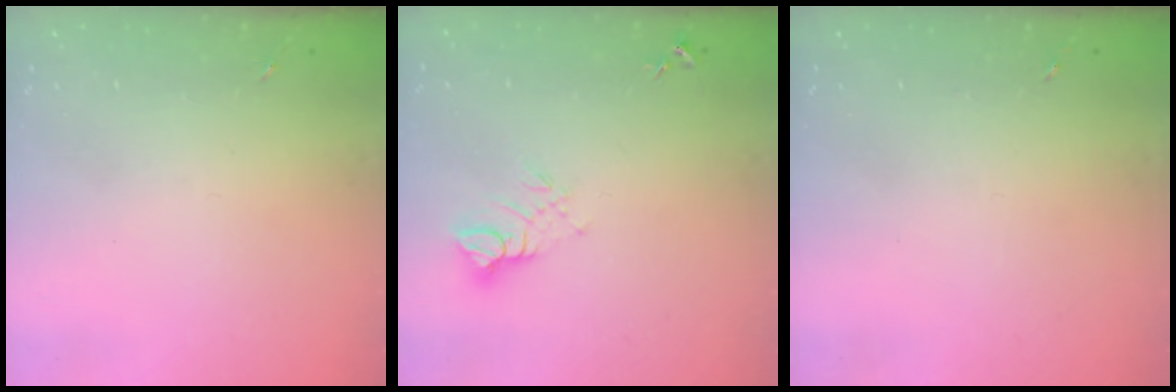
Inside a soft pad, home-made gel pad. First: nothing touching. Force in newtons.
{"total": 6.6, "press": 6.6, "slide": 0.5}
{"total": 0.0}